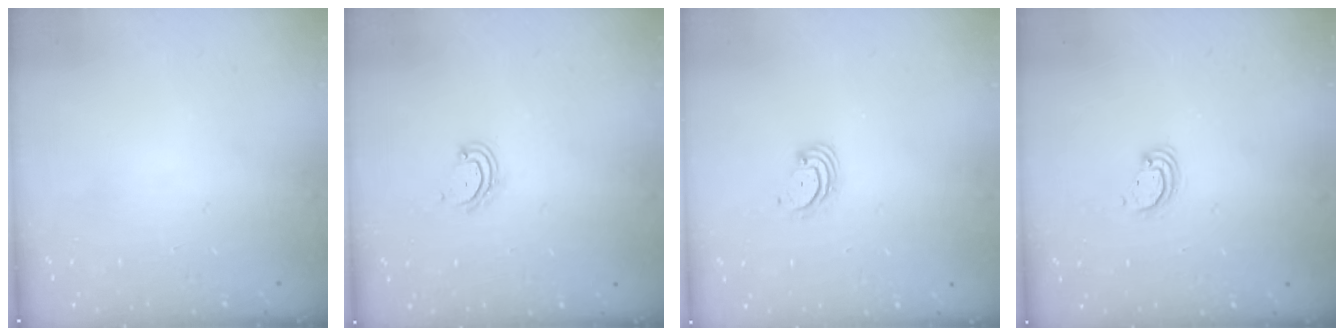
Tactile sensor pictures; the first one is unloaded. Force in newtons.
{"total": 4.4, "press": 4.3, "slide": 0.3}
{"total": 3.1, "press": 3.1, "slide": 0.3}
{"total": 3.4, "press": 3.3, "slide": 0.4}